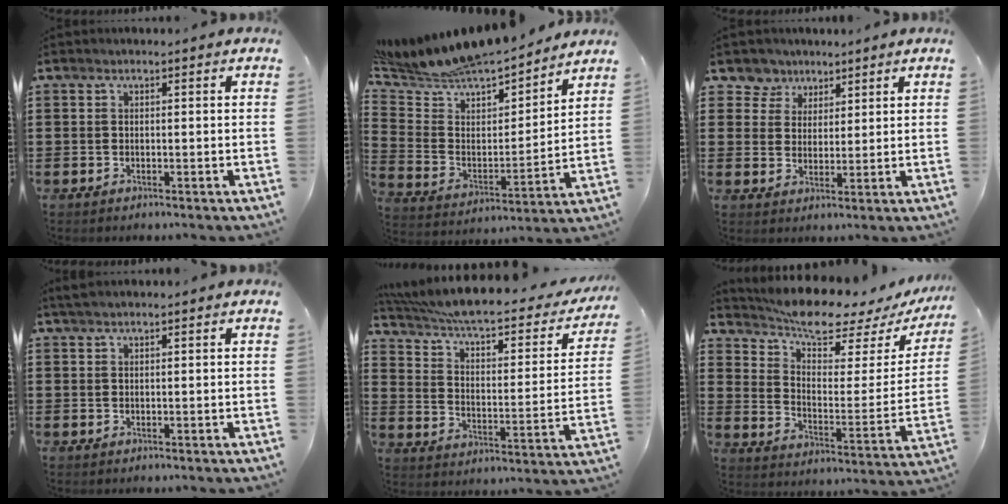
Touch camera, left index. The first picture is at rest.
{"total": 9.1, "force": [8.8, 1.4, 1.6], "torque": [-0.075, -0.075, 0.149]}
{"total": 4.6, "force": [3.1, 3.4, -0.1], "torque": [-0.026, 0.001, 0.056]}
{"total": 1.1, "force": [0.8, -0.1, 0.7], "torque": [-0.014, 0.001, 0.016]}
{"total": 6.6, "force": [5.6, 0.6, 3.5], "torque": [-0.094, -0.043, 0.092]}
{"total": 8.3, "force": [7.5, 1.8, 3.1], "torque": [-0.082, -0.059, 0.128]}